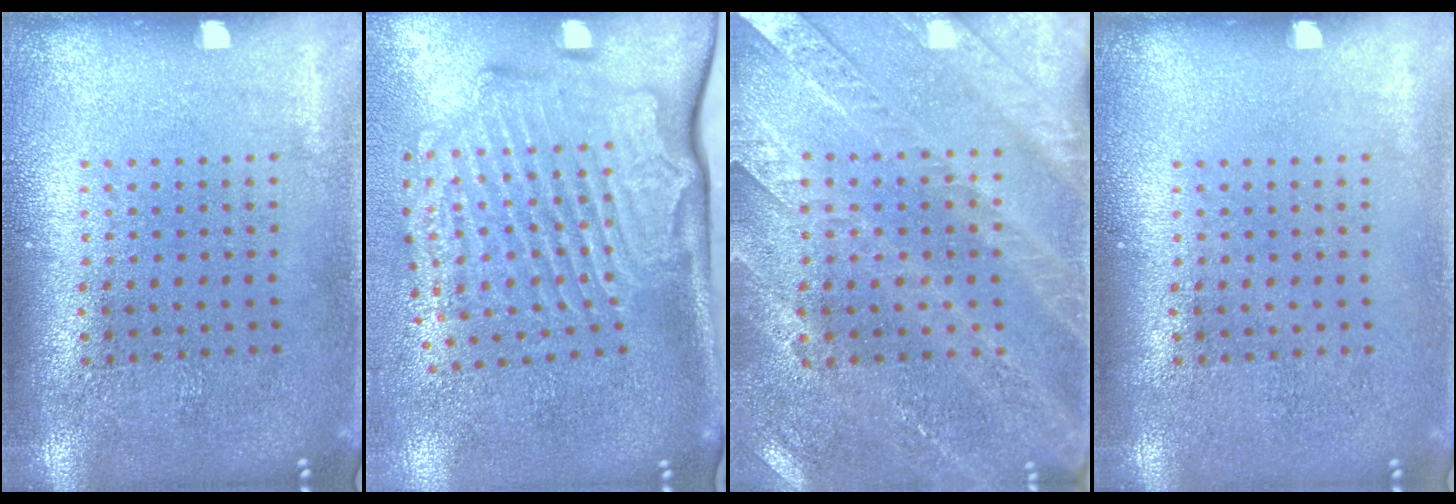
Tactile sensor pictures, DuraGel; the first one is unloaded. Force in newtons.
{"total": 3.2, "press": 2.2, "slide": 2.3}
{"total": 2.9, "press": 2.7, "slide": 1.1}
{"total": 0.0}